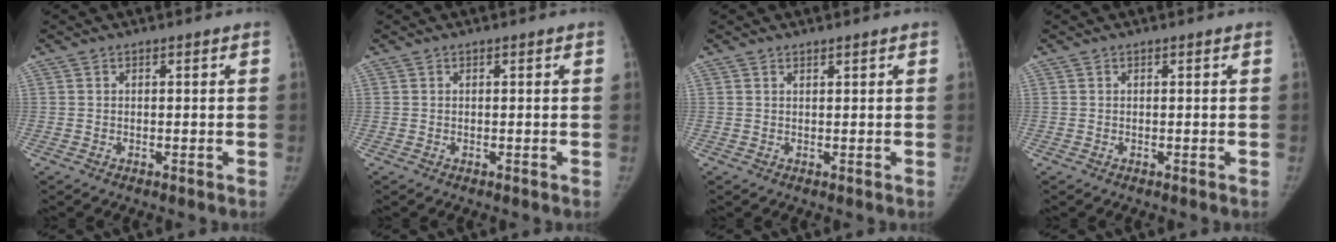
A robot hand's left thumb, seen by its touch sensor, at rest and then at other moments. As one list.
[{"total": 0.0}, {"total": 0.7, "force": [0.6, 0.1, 0.4], "torque": [-0.007, -0.004, 0.012]}, {"total": 0.0}]